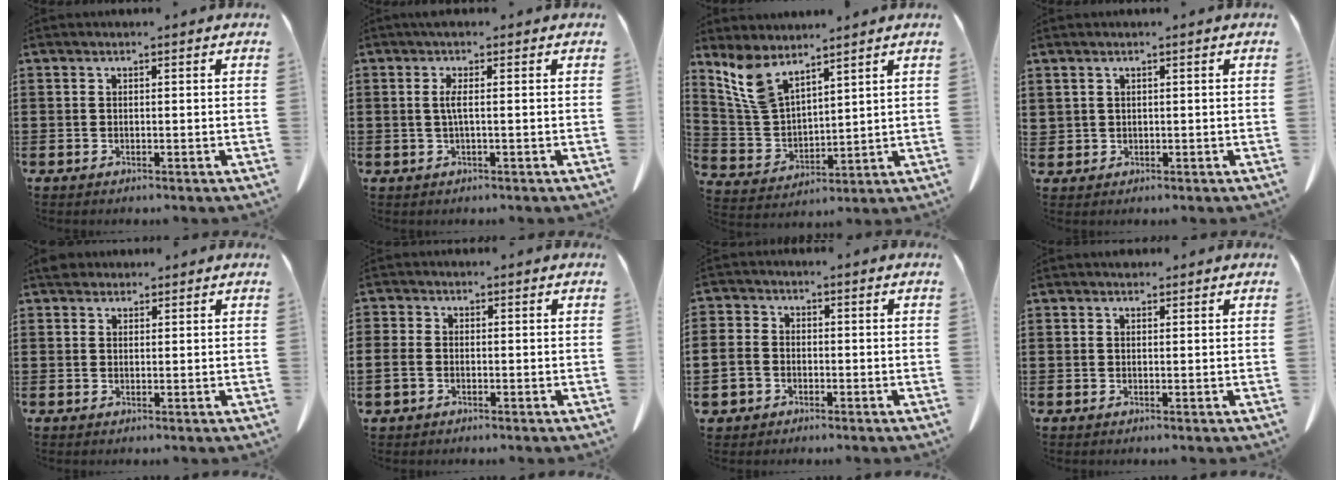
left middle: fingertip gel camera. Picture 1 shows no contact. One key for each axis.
{"total": 2.1, "fx": 0.1, "fy": 0.0, "fz": 2.1, "tx": -0.043, "ty": -0.004, "tz": 0.001}
{"total": 8.0, "fx": 6.3, "fy": 3.0, "fz": 3.9, "tx": -0.099, "ty": -0.014, "tz": 0.121}
{"total": 1.0, "fx": 0.8, "fy": 0.6, "fz": 0.2, "tx": -0.008, "ty": 0.001, "tz": 0.016}
{"total": 2.3, "fx": 1.8, "fy": 1.2, "fz": 0.6, "tx": -0.011, "ty": 0.003, "tz": 0.035}
{"total": 2.1, "fx": -0.9, "fy": 1.4, "fz": 1.4, "tx": -0.042, "ty": -0.004, "tz": -0.020}
{"total": 3.3, "fx": -1.6, "fy": 2.7, "fz": 0.9, "tx": -0.041, "ty": 0.000, "tz": -0.040}
{"total": 0.7, "fx": 0.6, "fy": 0.4, "fz": 0.2, "tx": 0.003, "ty": -0.003, "tz": 0.010}